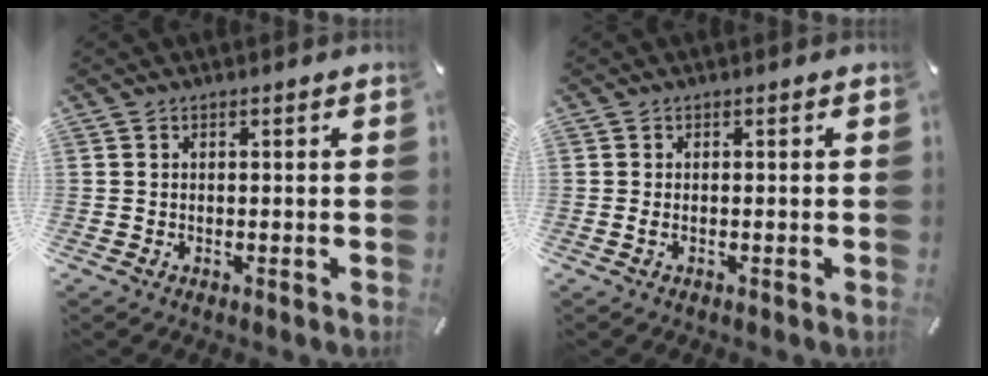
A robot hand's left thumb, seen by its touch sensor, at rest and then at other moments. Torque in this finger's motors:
{"motor_torque": [0.05, -0.01, 0.10, 0.07, 0.02]}